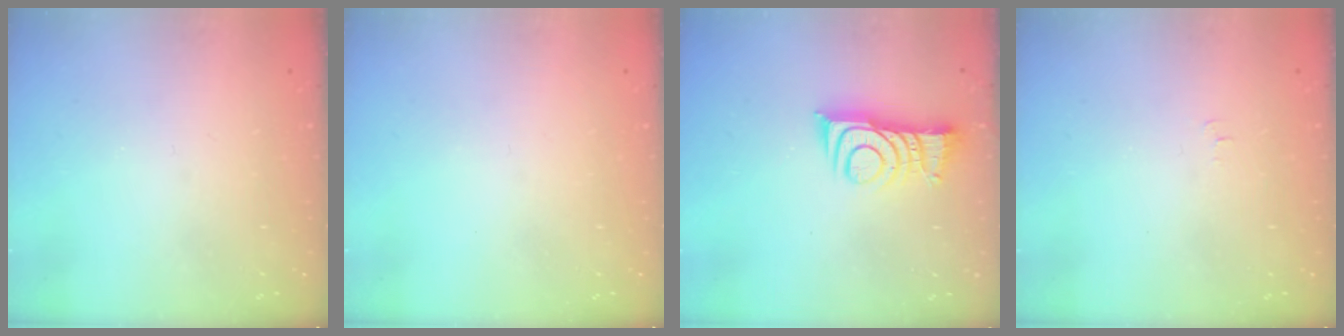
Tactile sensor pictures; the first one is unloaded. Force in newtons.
{"total": 0.0}
{"total": 10.0, "press": 9.9, "slide": 1.0}
{"total": 4.3, "press": 4.2, "slide": 0.6}